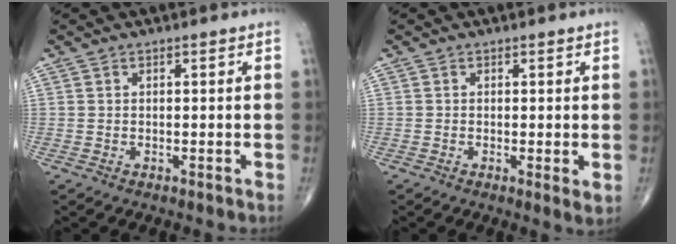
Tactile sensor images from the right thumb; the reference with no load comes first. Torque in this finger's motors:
{"motor_torque": [-0.29, 0.31, -0.38, -0.22, 0.00]}